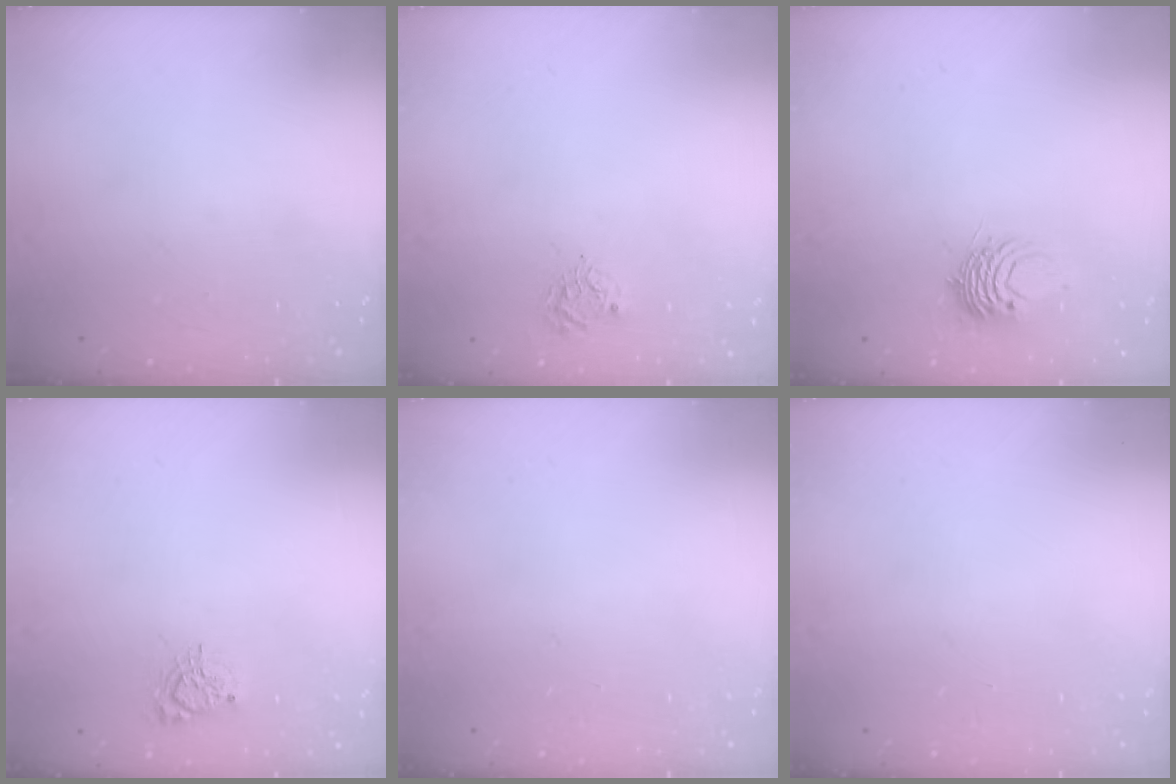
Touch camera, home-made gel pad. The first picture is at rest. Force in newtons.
{"total": 4.8, "press": 4.7, "slide": 0.4}
{"total": 7.0, "press": 7.0, "slide": 0.8}
{"total": 5.0, "press": 4.9, "slide": 0.6}
{"total": 0.0}
{"total": 0.0}